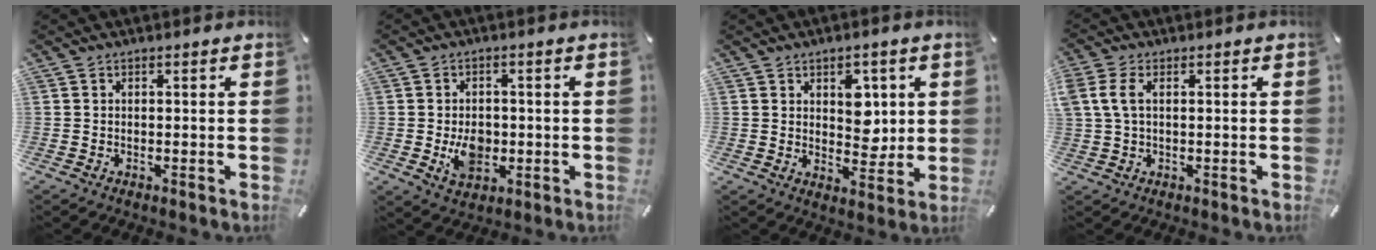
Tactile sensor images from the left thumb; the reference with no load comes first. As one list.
[{"total": 6.9, "force": [-1.0, 5.2, 4.5], "torque": [-0.074, -0.006, -0.020]}, {"total": 7.0, "force": [2.2, 5.4, 3.9], "torque": [-0.034, -0.009, 0.032]}, {"total": 4.3, "force": [0.9, 2.3, 3.6], "torque": [-0.088, 0.003, 0.013]}]